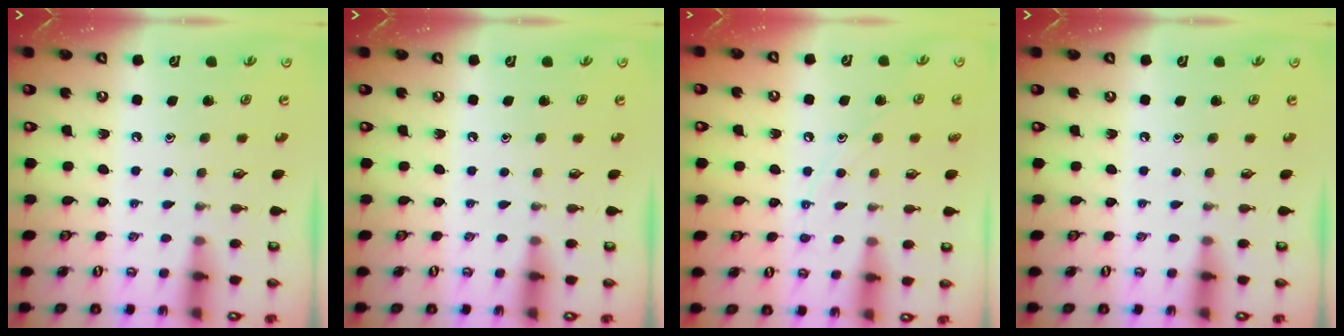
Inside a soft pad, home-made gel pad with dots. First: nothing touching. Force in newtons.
{"total": 0.0}
{"total": 8.1, "press": 8.1, "slide": 0.7}
{"total": 0.0}